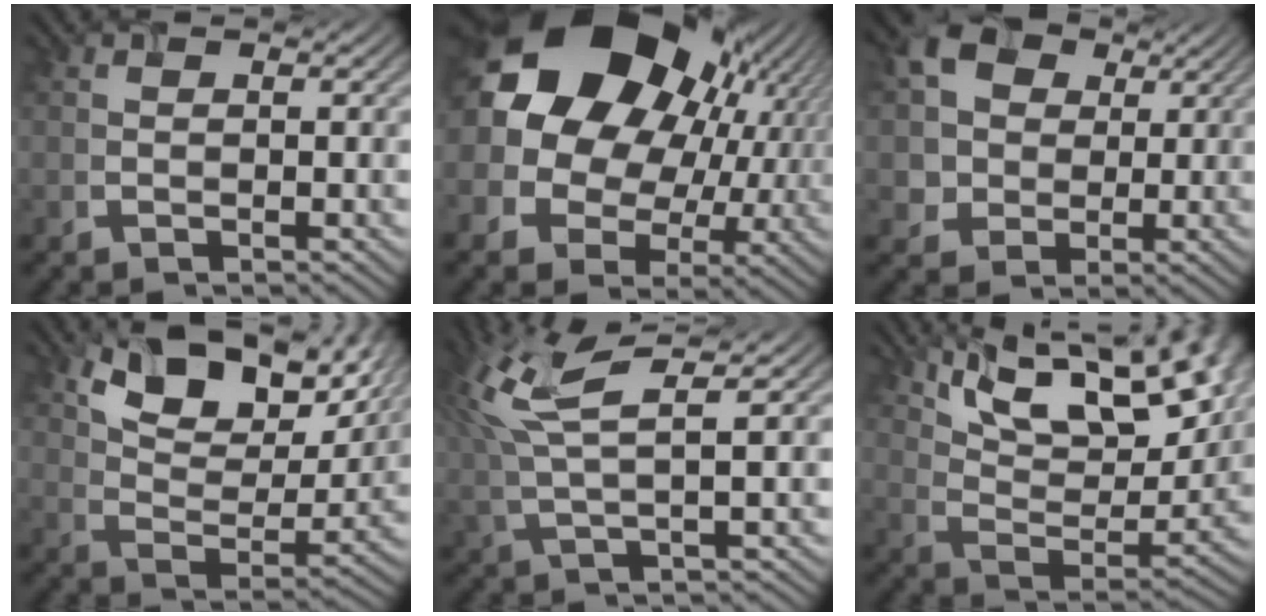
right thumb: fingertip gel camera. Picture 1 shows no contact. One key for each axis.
{"total": 21.5, "fx": 6.4, "fy": 16.7, "fz": 12.0, "tx": -0.260, "ty": 0.024, "tz": 0.128}
{"total": 7.0, "fx": 2.0, "fy": 6.1, "fz": 2.6, "tx": -0.087, "ty": 0.008, "tz": 0.028}
{"total": 12.6, "fx": 8.9, "fy": 5.3, "fz": 7.3, "tx": -0.135, "ty": -0.010, "tz": 0.154}
{"total": 7.3, "fx": 3.1, "fy": 1.8, "fz": 6.4, "tx": -0.152, "ty": 0.017, "tz": 0.068}
{"total": 18.2, "fx": 12.1, "fy": 6.7, "fz": 11.8, "tx": -0.220, "ty": 0.009, "tz": 0.192}